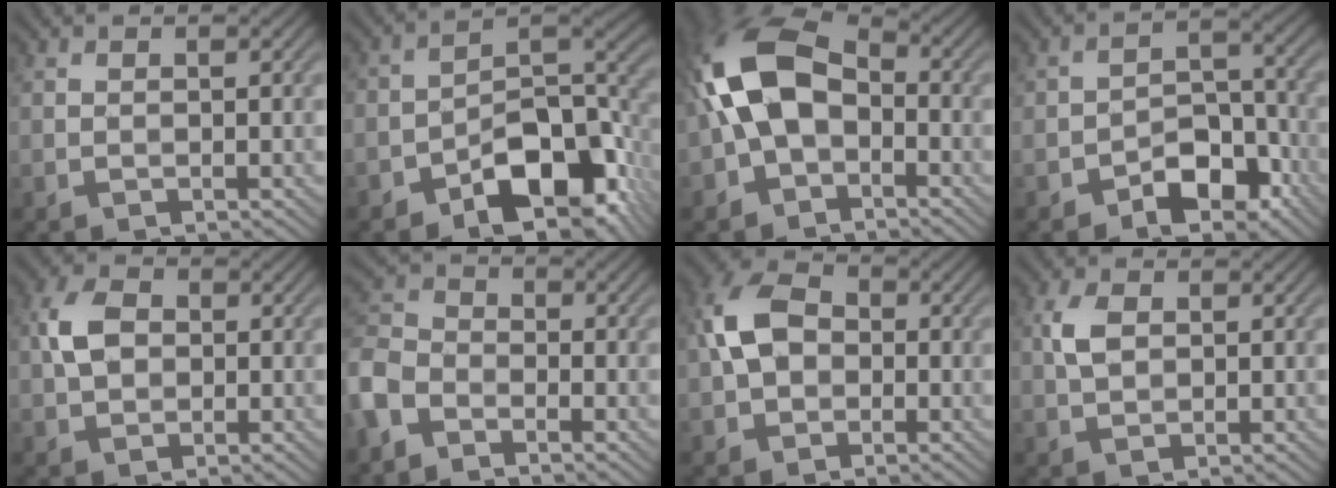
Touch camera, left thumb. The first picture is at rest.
{"total": 12.9, "force": [-7.1, 6.8, 8.3], "torque": [-0.120, -0.008, -0.129]}
{"total": 12.0, "force": [-1.8, 7.8, 9.0], "torque": [-0.208, 0.017, -0.056]}
{"total": 7.3, "force": [-4.4, 4.4, 3.8], "torque": [-0.042, 0.003, -0.082]}
{"total": 4.2, "force": [0.2, 3.2, 2.7], "torque": [-0.065, 0.006, -0.003]}
{"total": 6.8, "force": [-4.7, 3.7, 3.3], "torque": [-0.088, -0.003, -0.116]}
{"total": 7.1, "force": [-0.3, 5.3, 4.6], "torque": [-0.102, 0.014, -0.020]}
{"total": 3.0, "force": [0.7, 1.9, 2.1], "torque": [-0.054, 0.005, 0.014]}